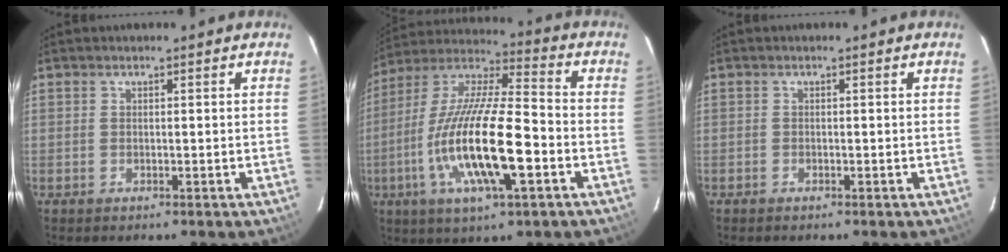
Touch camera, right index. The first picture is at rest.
{"total": 20.1, "force": [-5.9, 4.7, 18.6], "torque": [-0.361, -0.017, -0.115]}
{"total": 0.5, "force": [-0.4, 0.2, -0.2], "torque": [0.001, -0.002, -0.010]}